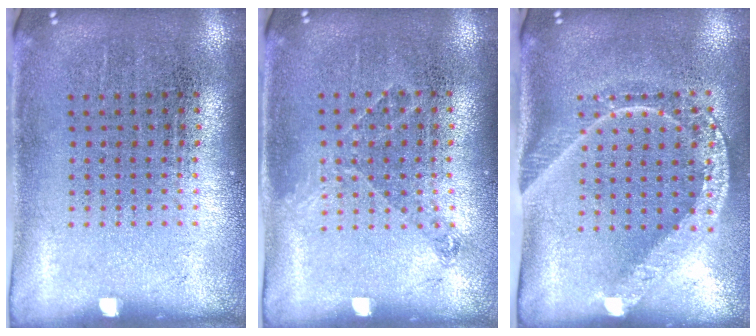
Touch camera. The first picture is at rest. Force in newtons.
{"total": 0.9, "press": 0.7, "slide": 0.5}
{"total": 2.0, "press": 1.6, "slide": 1.3}